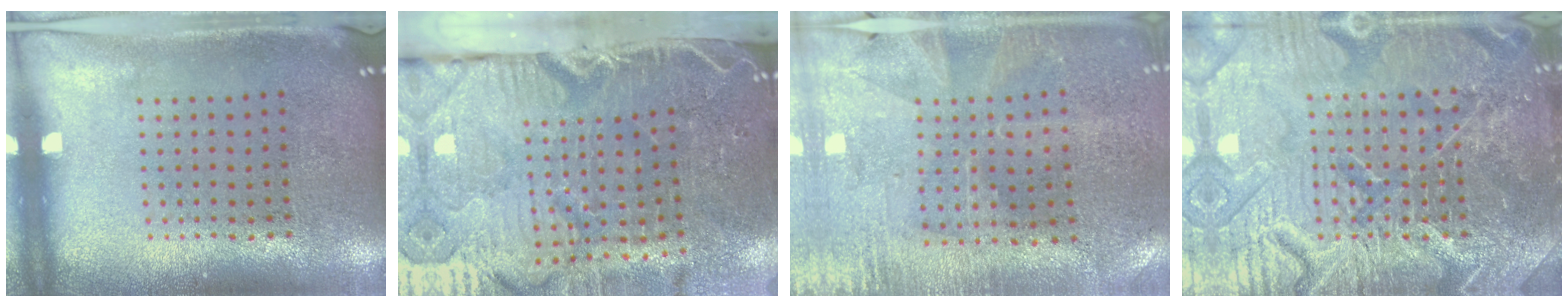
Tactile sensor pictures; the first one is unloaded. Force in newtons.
{"total": 5.3, "press": 4.3, "slide": 3.1}
{"total": 0.5, "press": 0.3, "slide": 0.4}
{"total": 7.6, "press": 7.5, "slide": 0.9}